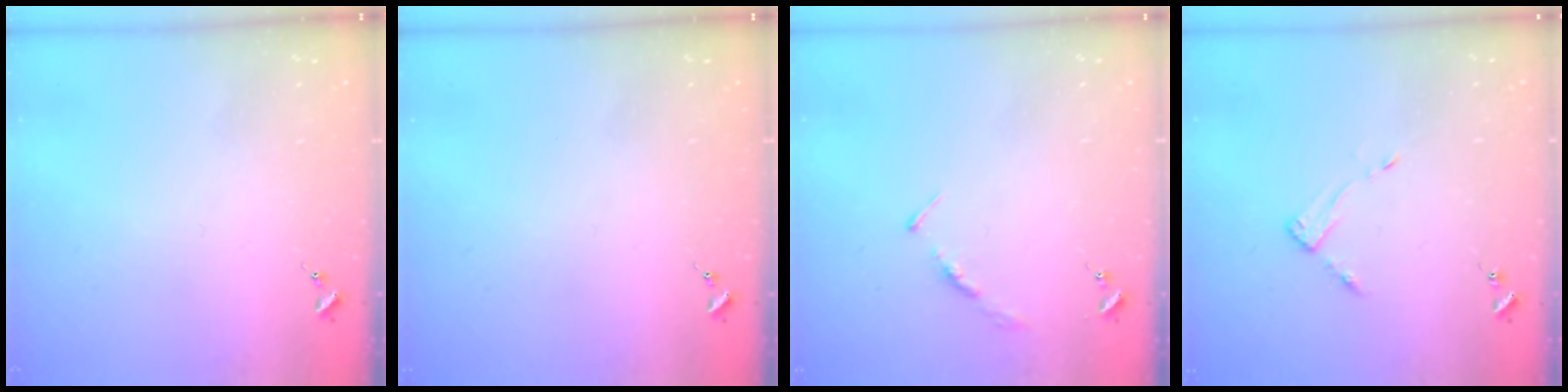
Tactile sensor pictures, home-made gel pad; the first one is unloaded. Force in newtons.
{"total": 0.0}
{"total": 3.5, "press": 3.5, "slide": 0.4}
{"total": 3.4, "press": 3.4, "slide": 0.4}